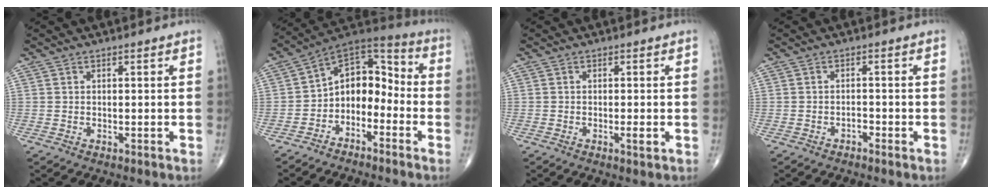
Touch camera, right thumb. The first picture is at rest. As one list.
[{"total": 11.2, "force": [-3.8, 7.8, 7.0], "torque": [-0.070, 0.083, -0.084]}, {"total": 1.4, "force": [-0.4, 0.3, 1.3], "torque": [-0.022, -0.003, -0.009]}, {"total": 1.2, "force": [-1.0, 0.6, 0.4], "torque": [-0.003, 0.006, -0.018]}]